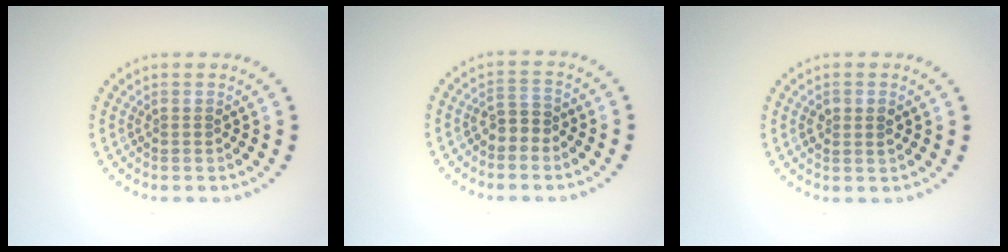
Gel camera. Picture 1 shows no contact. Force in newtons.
{"total": 1.8, "press": 1.6, "slide": 0.9}
{"total": 1.5, "press": 1.5, "slide": 0.4}